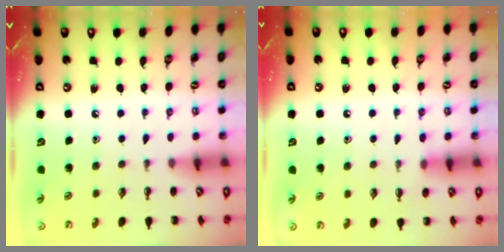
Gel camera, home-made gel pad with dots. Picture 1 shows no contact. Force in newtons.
{"total": 7.5, "press": 7.2, "slide": 2.0}